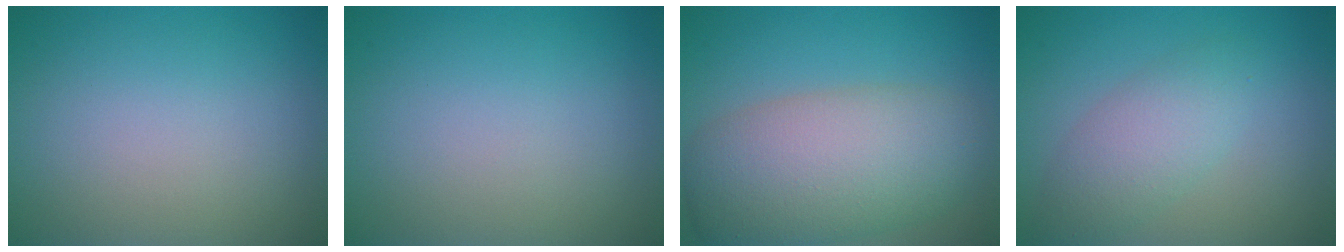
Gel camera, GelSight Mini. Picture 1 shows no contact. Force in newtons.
{"total": 0.0}
{"total": 8.9, "press": 8.9, "slide": 0.2}
{"total": 3.5, "press": 3.5, "slide": 0.1}